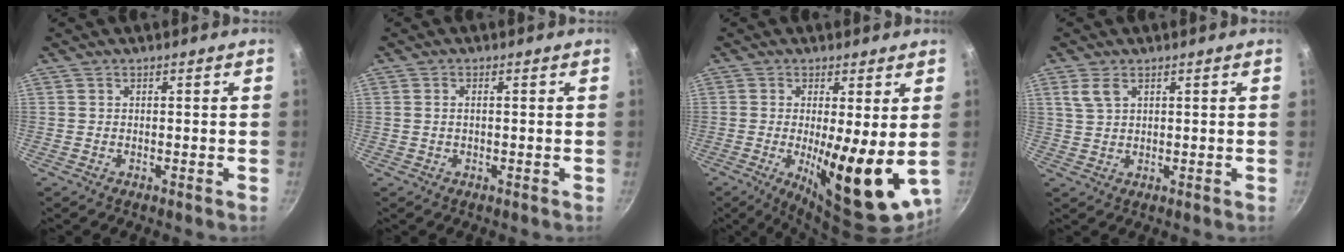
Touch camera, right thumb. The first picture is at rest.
{"total": 0.9, "force": [0.1, 0.3, 0.9], "torque": [-0.021, 0.004, 0.000]}
{"total": 14.9, "force": [-0.7, 3.8, 14.4], "torque": [-0.196, -0.030, -0.001]}
{"total": 3.6, "force": [1.9, 2.0, 2.3], "torque": [-0.044, -0.005, 0.040]}